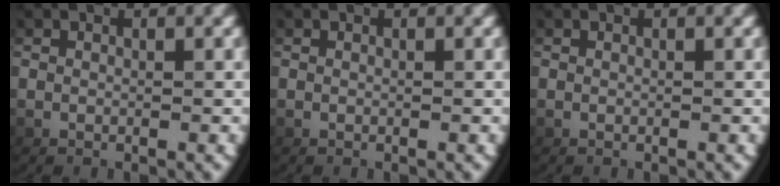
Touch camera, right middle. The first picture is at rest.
{"total": 0.0}
{"total": 0.0}